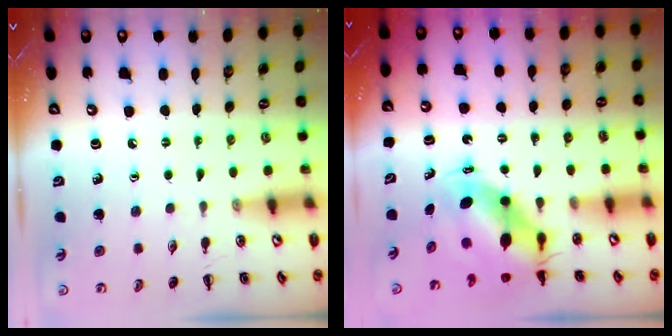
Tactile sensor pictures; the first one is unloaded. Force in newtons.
{"total": 5.8, "press": 5.6, "slide": 1.5}